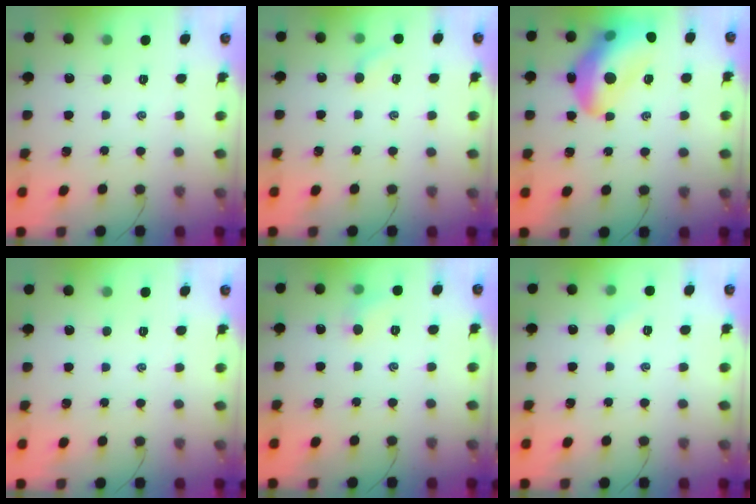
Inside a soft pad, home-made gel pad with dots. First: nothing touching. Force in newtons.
{"total": 4.3, "press": 4.2, "slide": 1.1}
{"total": 19.1, "press": 18.9, "slide": 2.7}
{"total": 0.0}
{"total": 5.1, "press": 4.9, "slide": 1.4}
{"total": 2.5, "press": 2.4, "slide": 0.7}